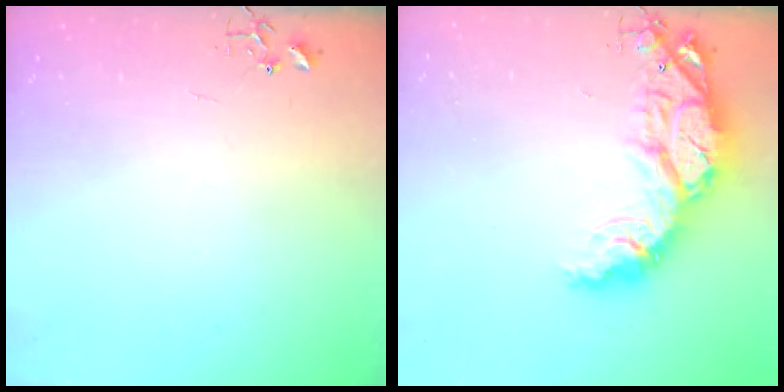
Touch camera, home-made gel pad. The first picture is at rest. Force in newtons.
{"total": 17.4, "press": 17.4, "slide": 1.3}